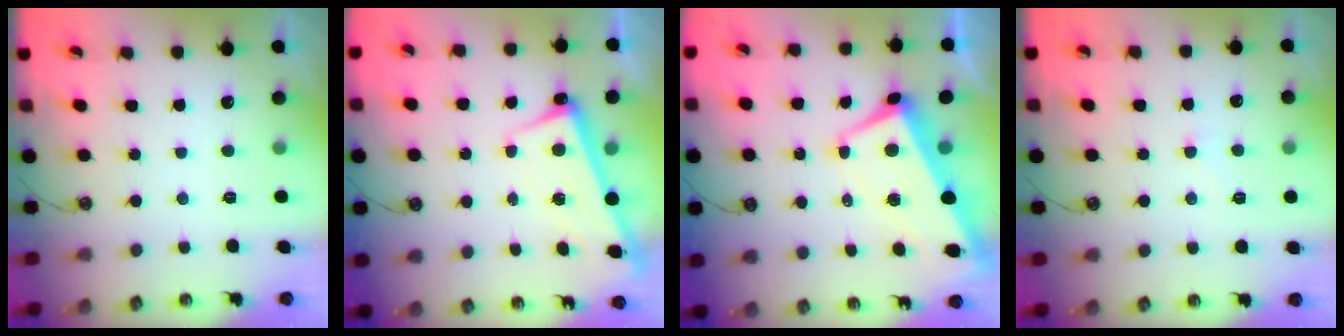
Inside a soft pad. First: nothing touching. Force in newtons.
{"total": 2.3, "press": 2.3, "slide": 0.5}
{"total": 1.8, "press": 1.2, "slide": 1.3}
{"total": 2.8, "press": 2.8, "slide": 0.4}